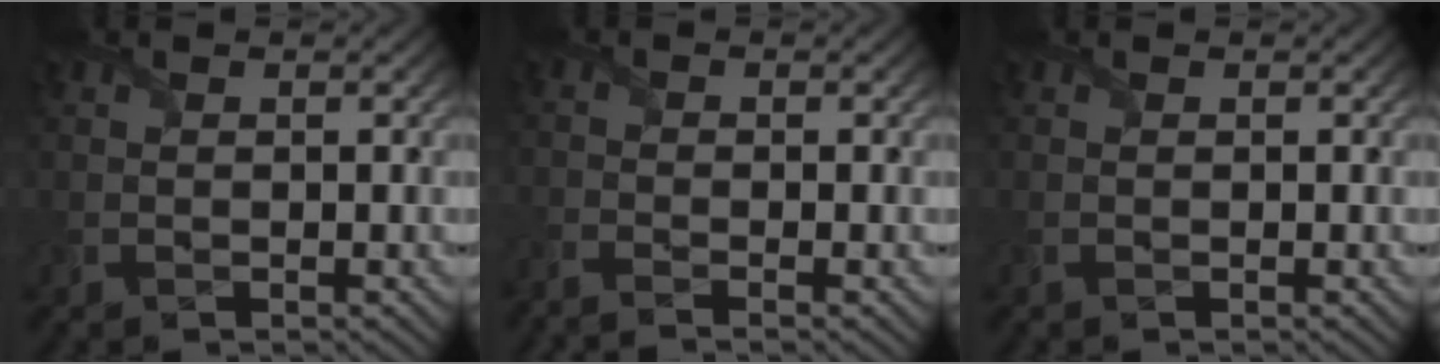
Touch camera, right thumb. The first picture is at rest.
{"total": 2.6, "force": [-2.2, 0.1, 1.4], "torque": [-0.034, -0.006, -0.051]}
{"total": 0.0}